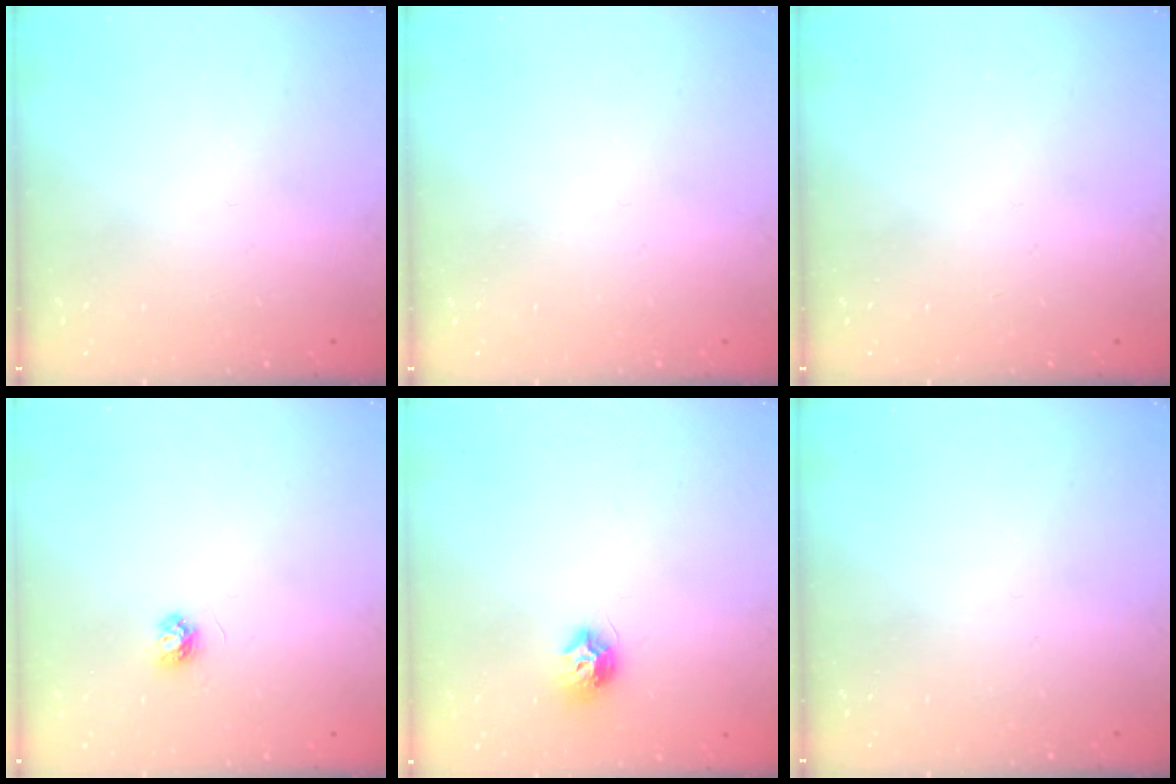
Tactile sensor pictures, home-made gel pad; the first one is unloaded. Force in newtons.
{"total": 0.0}
{"total": 0.0}
{"total": 3.9, "press": 3.9, "slide": 0.5}
{"total": 7.9, "press": 7.9, "slide": 0.4}
{"total": 0.0}